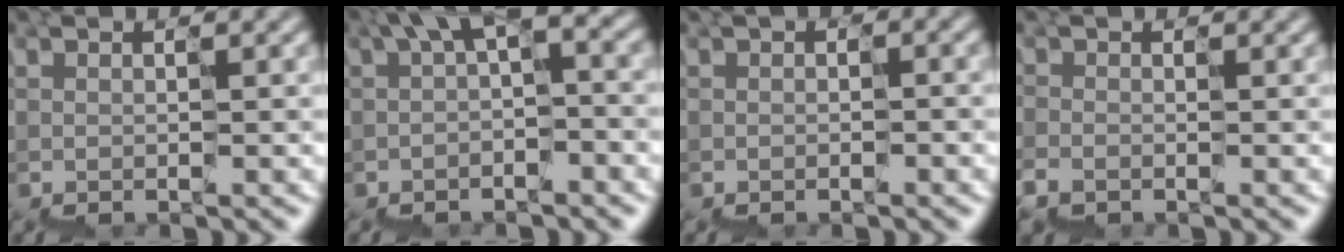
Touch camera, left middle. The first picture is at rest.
{"total": 3.6, "force": [0.6, 1.4, 3.3], "torque": [-0.059, 0.010, 0.002]}
{"total": 0.6, "force": [-0.5, 0.3, 0.3], "torque": [-0.003, 0.004, -0.010]}
{"total": 0.8, "force": [-0.6, 0.6, 0.1], "torque": [0.021, 0.010, -0.016]}